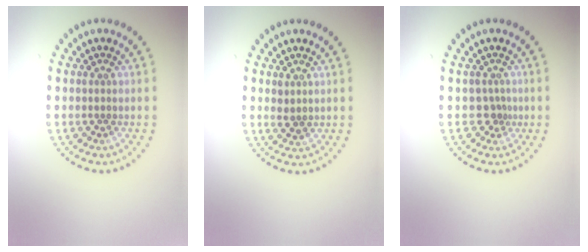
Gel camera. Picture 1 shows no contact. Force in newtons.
{"total": 1.1, "press": 1.0, "slide": 0.3}
{"total": 1.1, "press": 0.7, "slide": 0.9}